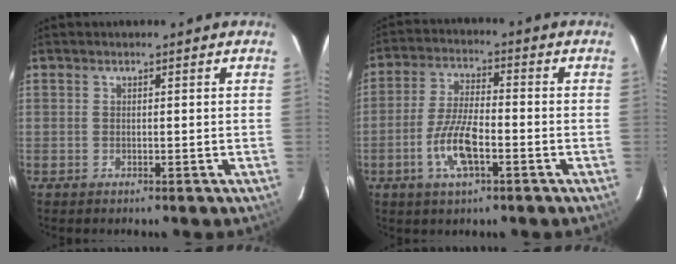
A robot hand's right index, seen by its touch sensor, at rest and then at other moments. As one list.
[{"total": 8.9, "force": [-3.5, 2.8, 7.7], "torque": [-0.160, -0.003, -0.066]}]